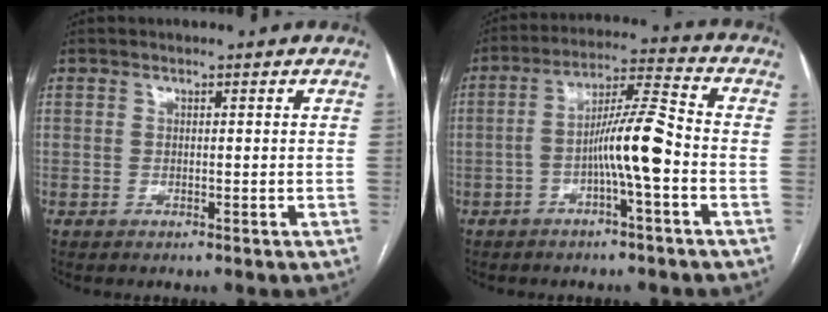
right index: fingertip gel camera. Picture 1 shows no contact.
{"total": 9.2, "force": [-2.7, 0.3, 8.8], "torque": [-0.159, 0.022, -0.048]}